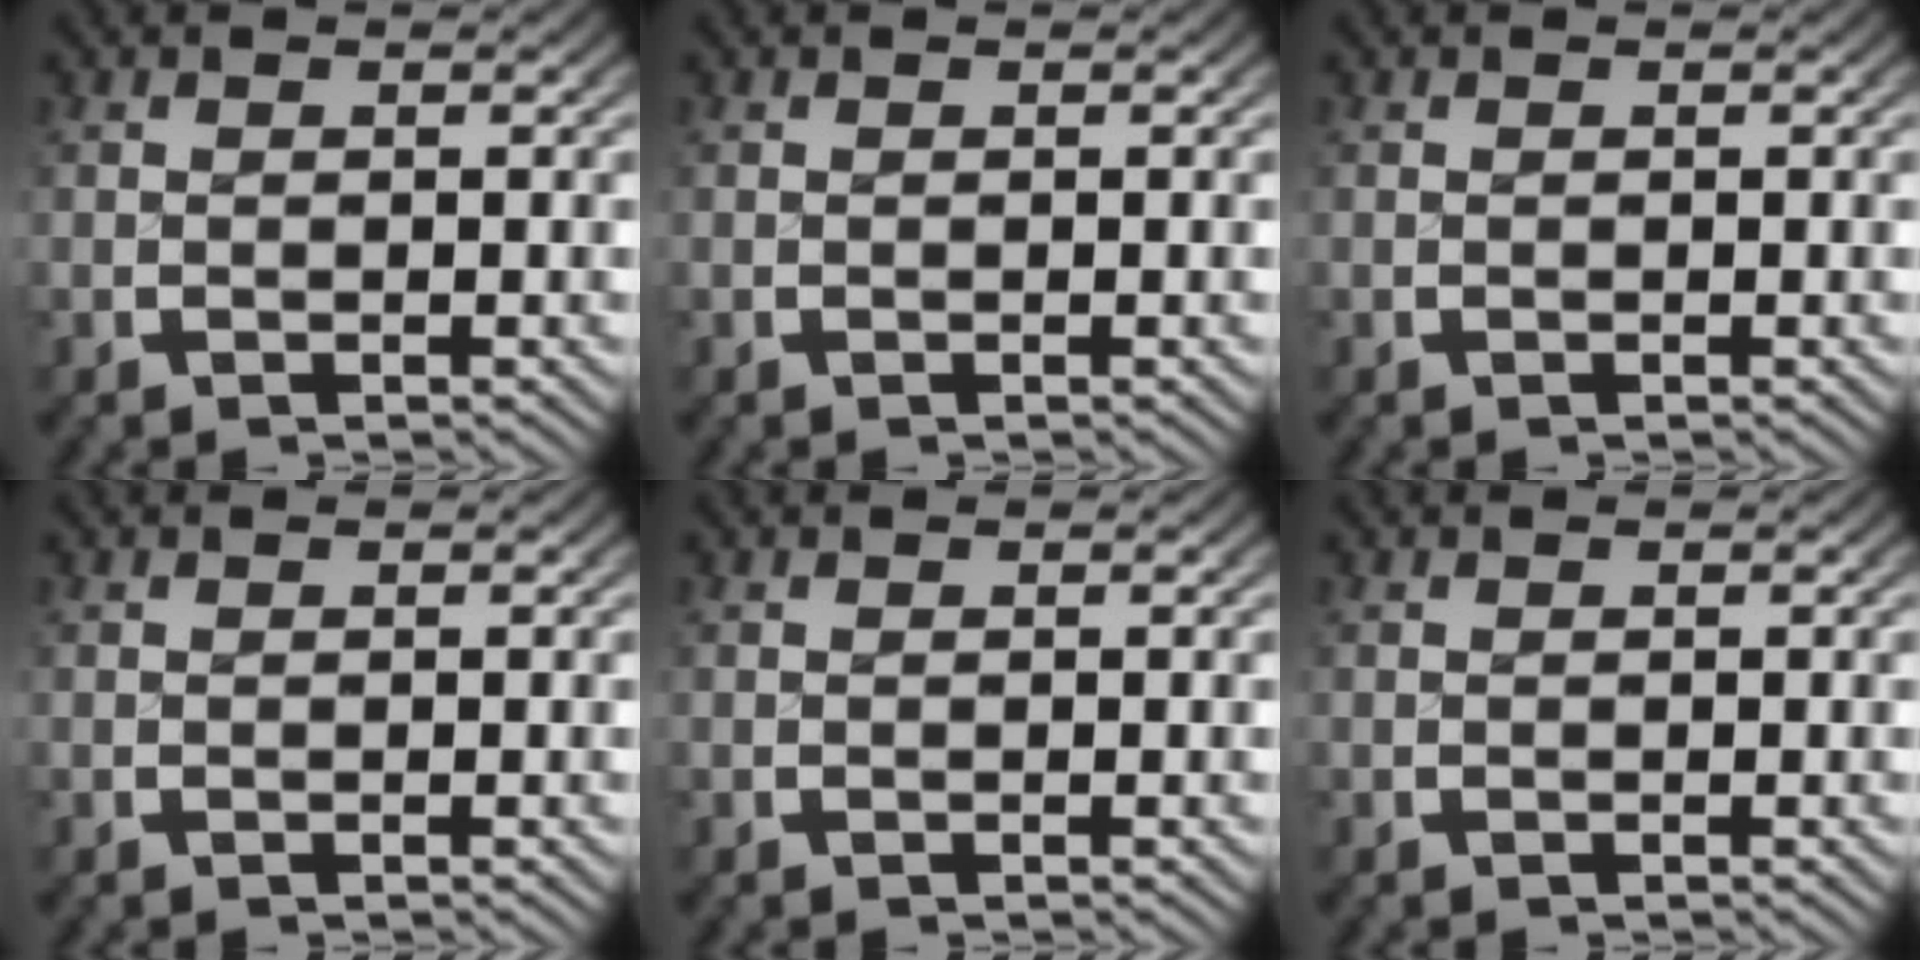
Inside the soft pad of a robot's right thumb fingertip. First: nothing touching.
{"total": 0.0}
{"total": 0.0}
{"total": 0.0}
{"total": 0.0}
{"total": 0.0}